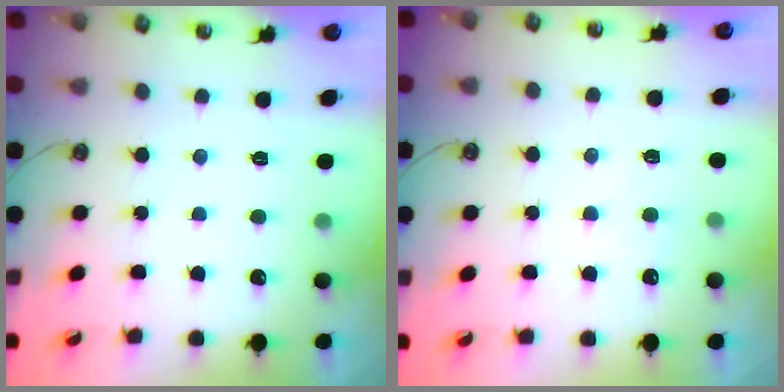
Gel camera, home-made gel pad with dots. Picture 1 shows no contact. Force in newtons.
{"total": 2.2, "press": 2.2, "slide": 0.3}